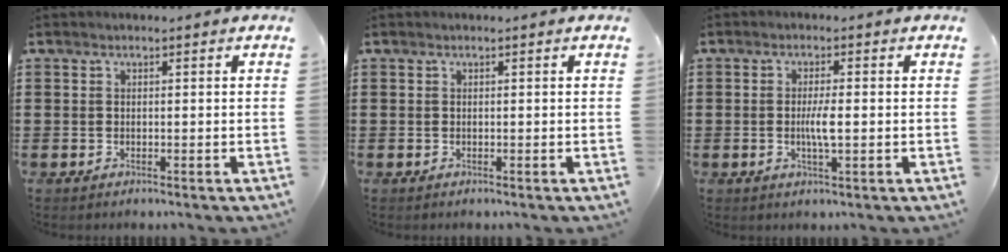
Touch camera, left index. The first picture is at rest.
{"total": 0.0}
{"total": 3.5, "force": [-0.3, 0.6, 3.4], "torque": [-0.069, -0.004, -0.010]}